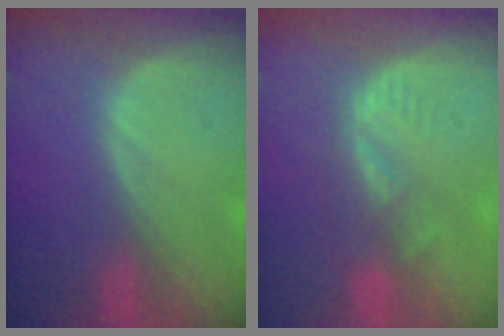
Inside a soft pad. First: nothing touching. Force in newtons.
{"total": 4.0, "press": 3.6, "slide": 1.7}